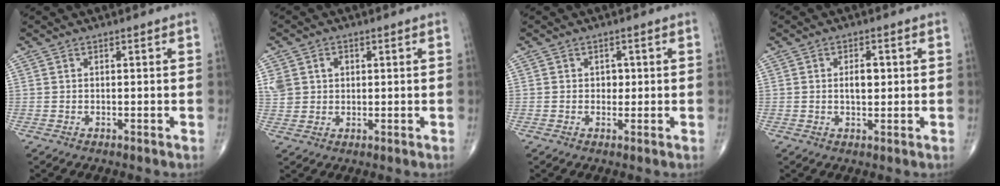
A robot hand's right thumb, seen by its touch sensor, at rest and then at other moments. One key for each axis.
{"total": 6.7, "fx": 1.9, "fy": 5.7, "fz": 3.1, "tx": -0.062, "ty": 0.006, "tz": 0.043}
{"total": 1.6, "fx": 0.2, "fy": 1.3, "fz": 0.8, "tx": 0.002, "ty": 0.003, "tz": 0.001}
{"total": 3.4, "fx": 0.4, "fy": 1.8, "fz": 2.9, "tx": -0.041, "ty": -0.001, "tz": 0.006}